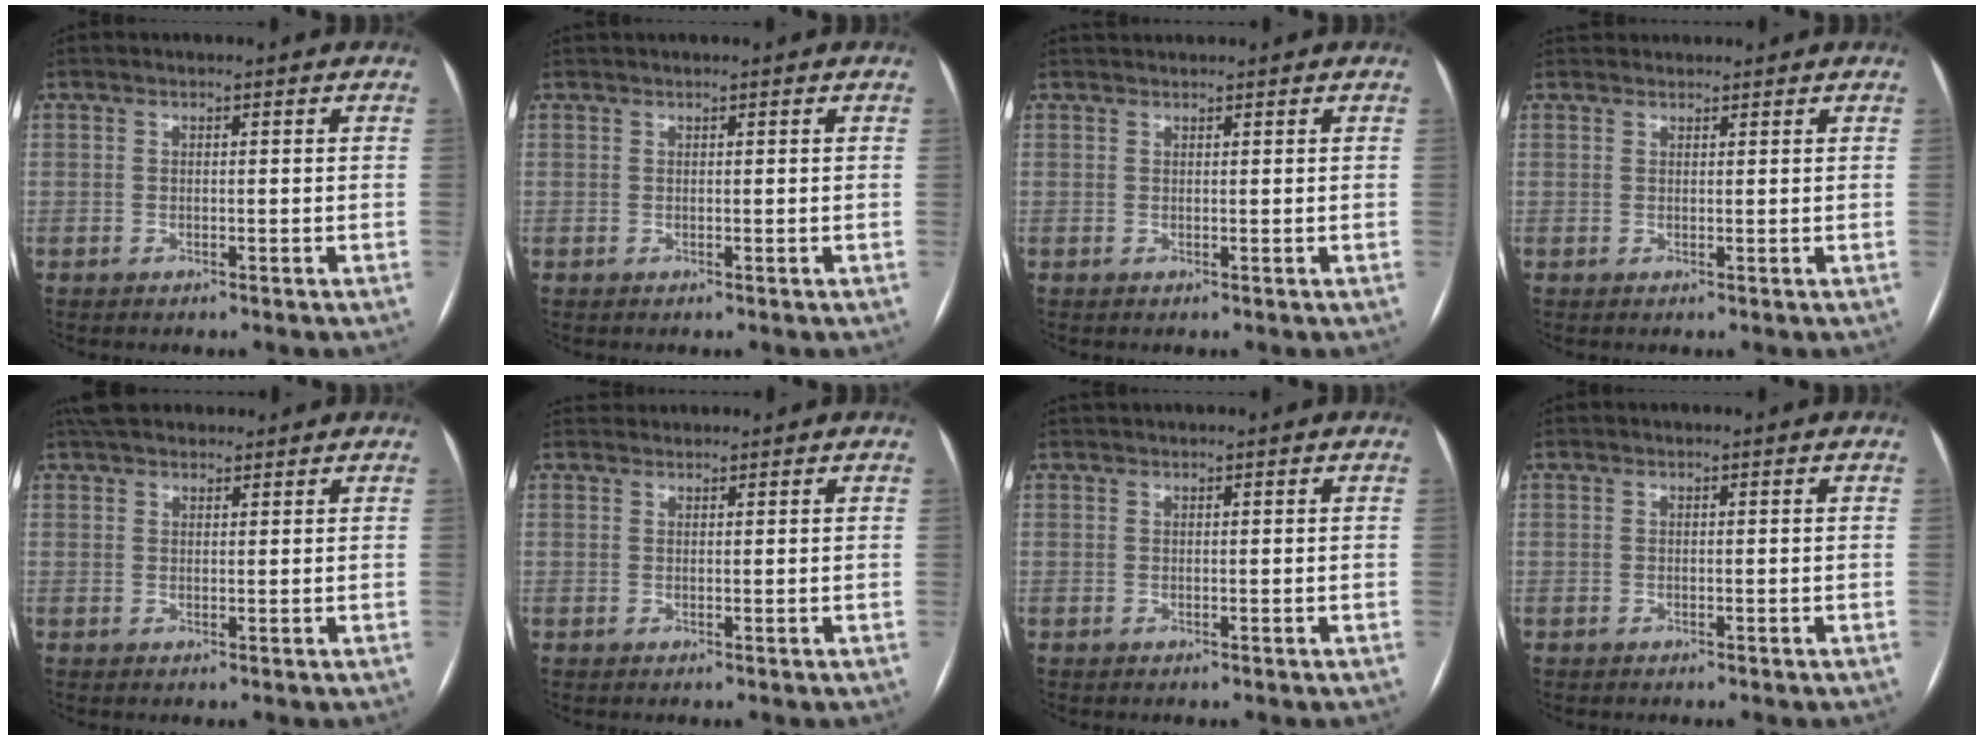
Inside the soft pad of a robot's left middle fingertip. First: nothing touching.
{"total": 0.7, "force": [0.6, -0.1, 0.2], "torque": [-0.006, 0.017, 0.018]}
{"total": 1.5, "force": [1.5, 0.1, 0.2], "torque": [-0.006, 0.021, 0.030]}
{"total": 2.8, "force": [2.6, 0.9, 0.3], "torque": [0.000, 0.032, 0.041]}
{"total": 6.4, "force": [5.5, 2.4, 2.3], "torque": [-0.028, 0.038, 0.094]}
{"total": 1.8, "force": [1.8, 0.3, -0.1], "torque": [-0.004, 0.023, 0.035]}
{"total": 0.9, "force": [0.9, -0.1, 0.3], "torque": [-0.006, 0.017, 0.022]}
{"total": 0.0}